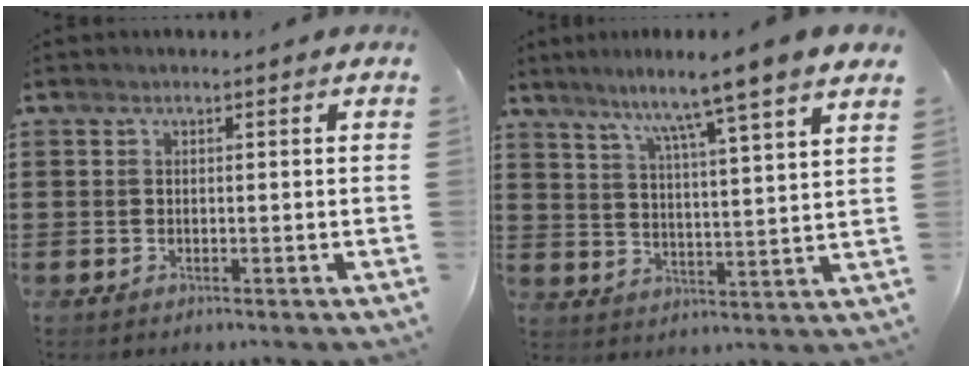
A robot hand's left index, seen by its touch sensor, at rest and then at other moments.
{"total": 6.8, "force": [5.8, -1.6, 3.1], "torque": [-0.078, -0.047, 0.087]}